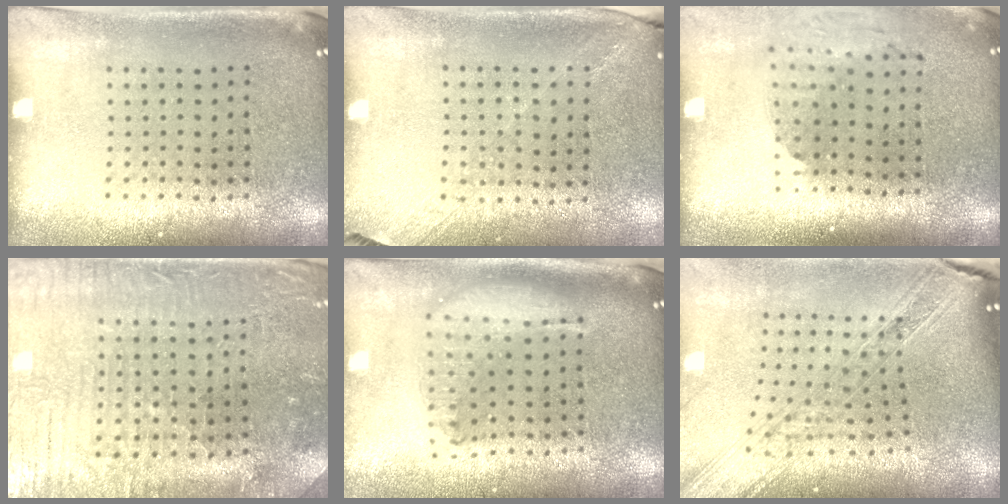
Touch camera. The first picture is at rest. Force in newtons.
{"total": 1.3, "press": 1.0, "slide": 0.9}
{"total": 1.9, "press": 1.4, "slide": 1.3}
{"total": 2.0, "press": 1.9, "slide": 0.4}
{"total": 1.9, "press": 1.5, "slide": 1.1}
{"total": 2.4, "press": 2.0, "slide": 1.3}